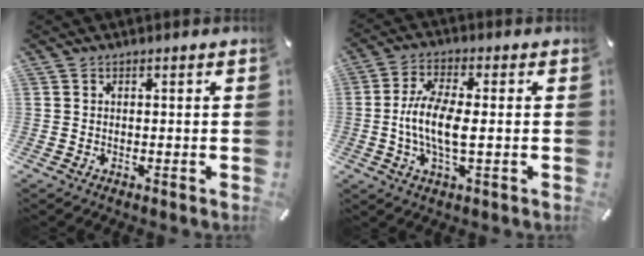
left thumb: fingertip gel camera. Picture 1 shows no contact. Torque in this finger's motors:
{"motor_torque": [0.09, 0.41, 0.53, 0.32, 0.15]}